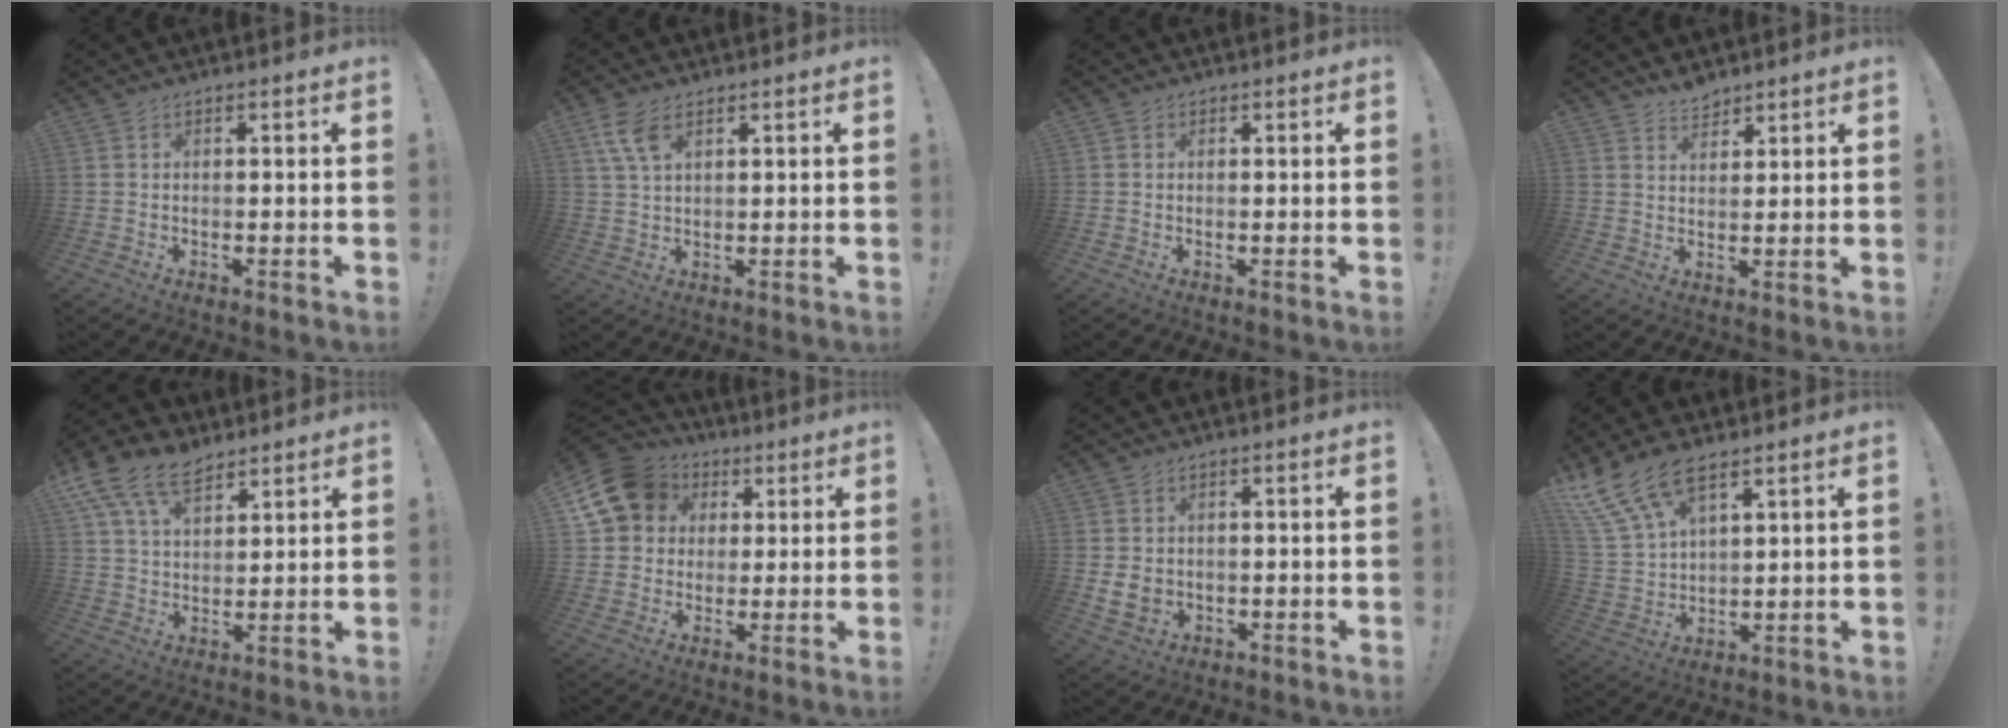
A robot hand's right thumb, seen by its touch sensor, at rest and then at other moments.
{"total": 6.5, "force": [3.5, 3.0, 4.7], "torque": [-0.090, -0.007, 0.067]}
{"total": 0.7, "force": [0.2, 0.6, 0.0], "torque": [0.006, -0.002, 0.002]}
{"total": 4.3, "force": [4.0, 1.5, 0.6], "torque": [-0.001, -0.029, 0.072]}
{"total": 13.4, "force": [8.7, 7.6, 6.9], "torque": [-0.126, -0.039, 0.165]}
{"total": 15.0, "force": [5.0, 12.1, 7.2], "torque": [-0.124, -0.015, 0.100]}
{"total": 4.7, "force": [0.3, 3.9, 2.5], "torque": [-0.045, -0.003, 0.007]}
{"total": 13.1, "force": [9.0, 5.9, 7.4], "torque": [-0.158, -0.045, 0.172]}